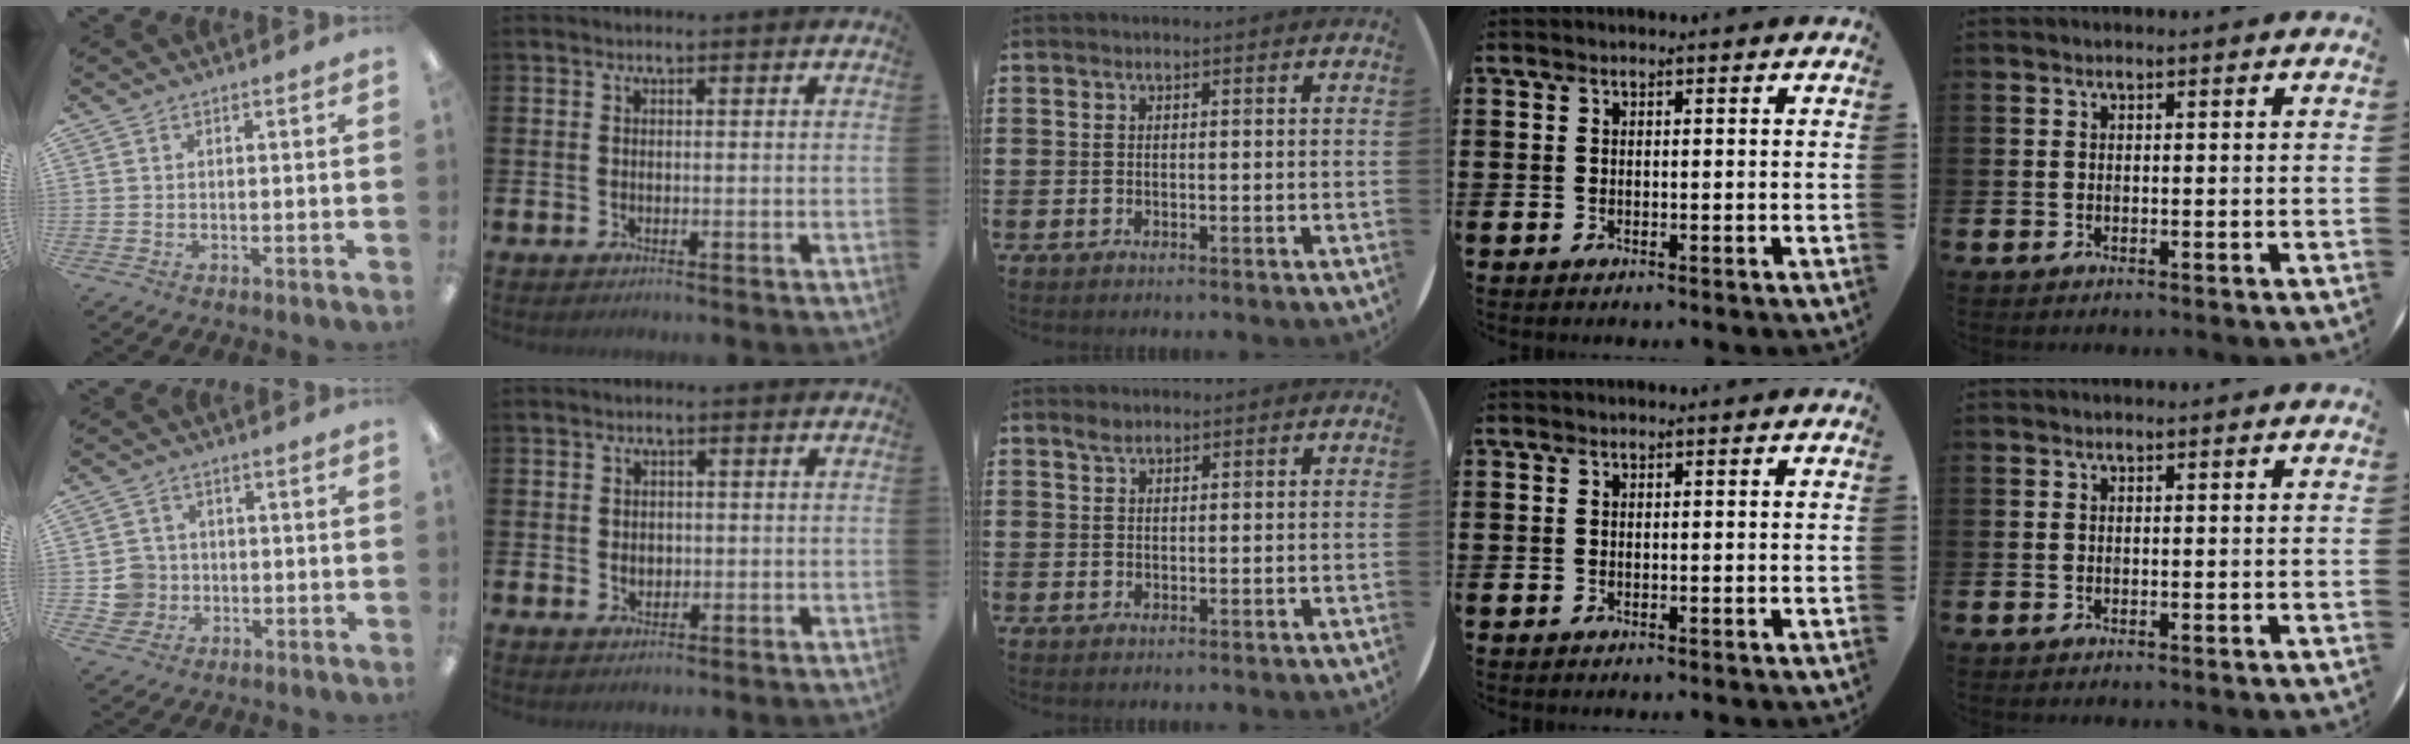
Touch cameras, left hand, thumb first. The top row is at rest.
{"thumb": {"total": 5.8, "force": [-0.6, 5.7, 0.8], "torque": [-0.025, 0.012, -0.006]}, "index": {"total": 1.6, "force": [0.2, 1.3, 0.7], "torque": [-0.004, 0.005, -0.001]}, "middle": {"total": 1.5, "force": [1.3, 0.6, 0.6], "torque": [-0.007, 0.000, 0.022]}}